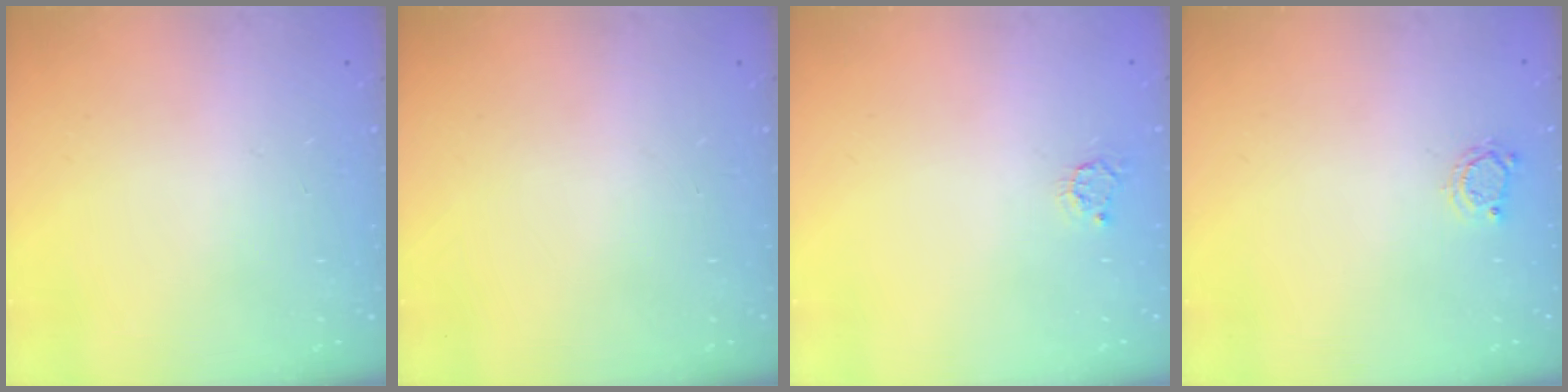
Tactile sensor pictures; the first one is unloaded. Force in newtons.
{"total": 0.0}
{"total": 3.5, "press": 3.4, "slide": 0.4}
{"total": 3.0, "press": 3.0, "slide": 0.4}